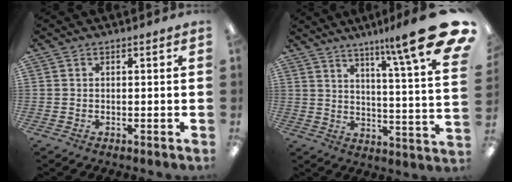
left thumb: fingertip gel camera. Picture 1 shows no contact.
{"total": 17.0, "force": [11.1, 0.8, 12.8], "torque": [-0.186, -0.097, 0.163]}